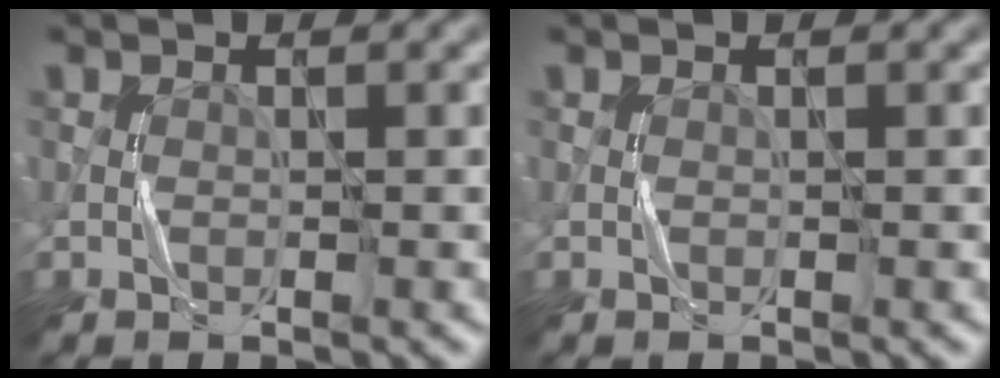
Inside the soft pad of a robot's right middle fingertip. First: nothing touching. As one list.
[{"total": 0.0}]